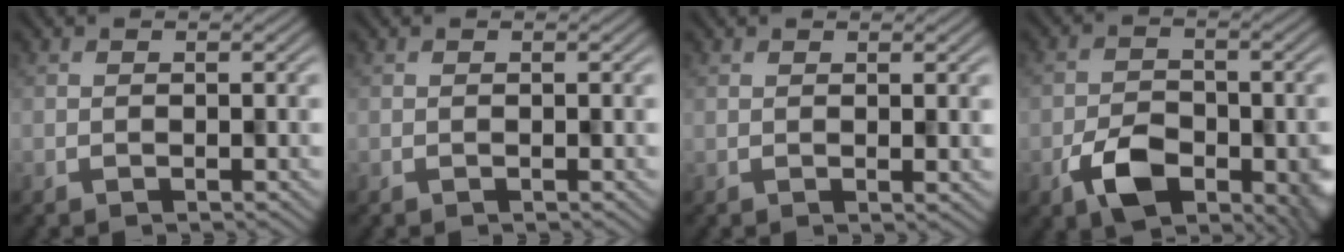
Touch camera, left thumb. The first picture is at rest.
{"total": 0.0}
{"total": 1.5, "force": [0.4, 0.2, 1.4], "torque": [-0.021, 0.002, 0.007]}
{"total": 7.3, "force": [-3.1, 4.6, 4.9], "torque": [-0.083, -0.014, -0.051]}